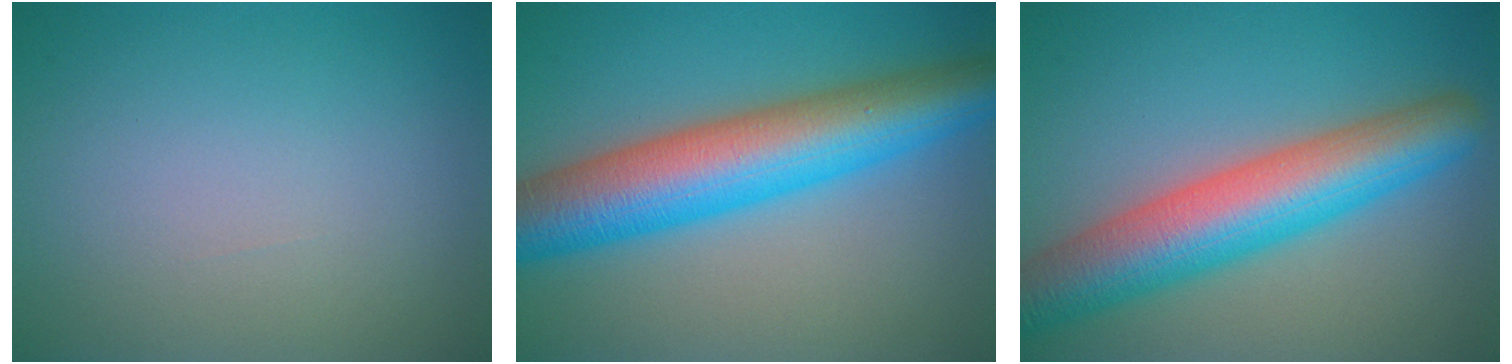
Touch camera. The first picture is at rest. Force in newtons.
{"total": 10.8, "press": 10.8, "slide": 0.2}
{"total": 9.3, "press": 9.3, "slide": 0.6}